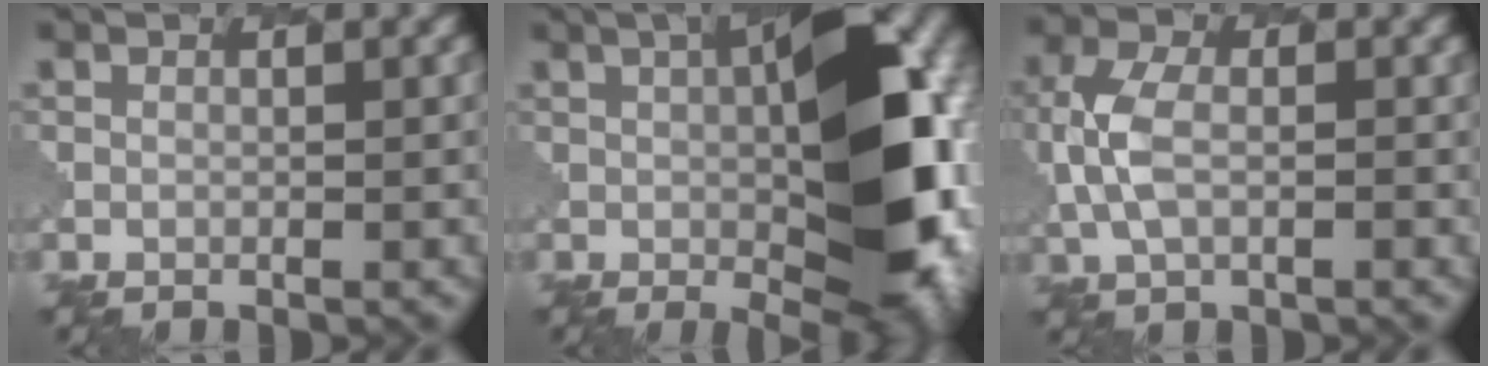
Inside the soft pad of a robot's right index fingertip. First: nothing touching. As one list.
[{"total": 13.4, "force": [0.9, 5.1, 12.4], "torque": [-0.169, 0.006, -0.001]}, {"total": 3.0, "force": [0.2, 1.8, 2.5], "torque": [-0.078, 0.004, -0.015]}]